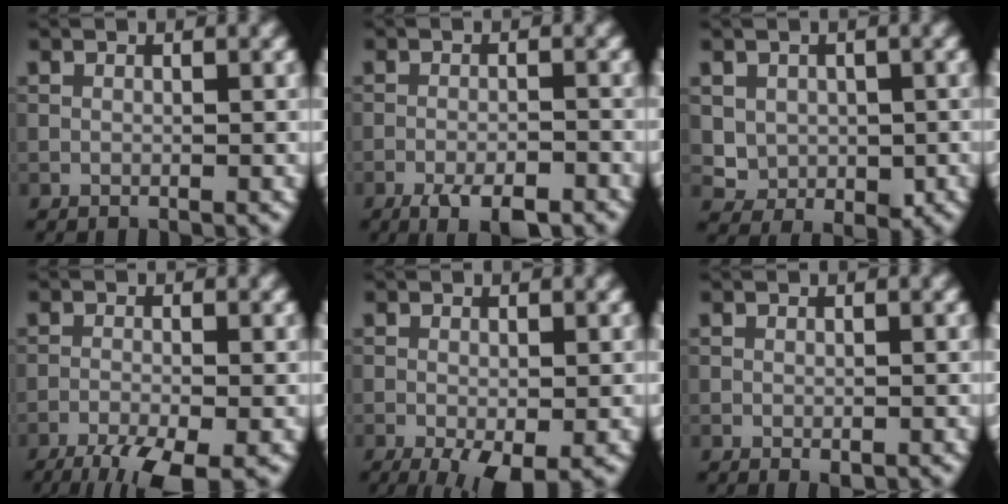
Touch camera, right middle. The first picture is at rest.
{"total": 4.5, "force": [-3.1, 1.2, 3.0], "torque": [-0.054, -0.004, -0.049]}
{"total": 3.1, "force": [0.5, 2.8, 1.4], "torque": [-0.026, -0.012, 0.013]}
{"total": 6.8, "force": [-4.8, 1.5, 4.6], "torque": [-0.085, -0.032, -0.084]}
{"total": 4.4, "force": [-2.1, 1.5, 3.6], "torque": [-0.055, -0.010, -0.030]}
{"total": 0.7, "force": [-0.3, 0.2, 0.6], "torque": [-0.008, -0.002, -0.002]}